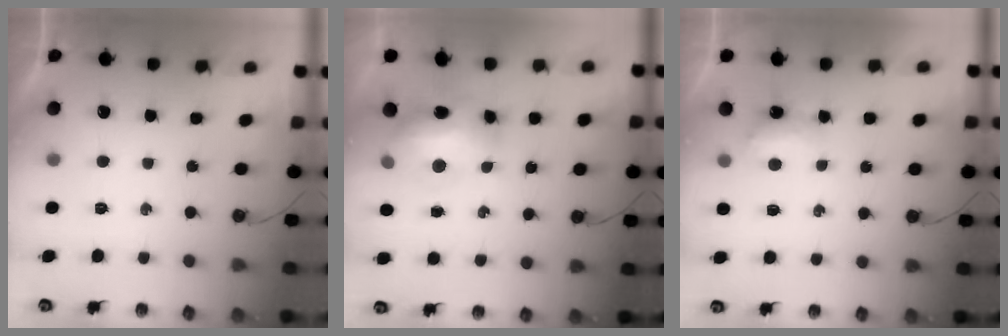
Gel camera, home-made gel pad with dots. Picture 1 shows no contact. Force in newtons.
{"total": 14.5, "press": 14.5, "slide": 1.4}
{"total": 4.5, "press": 4.4, "slide": 0.8}